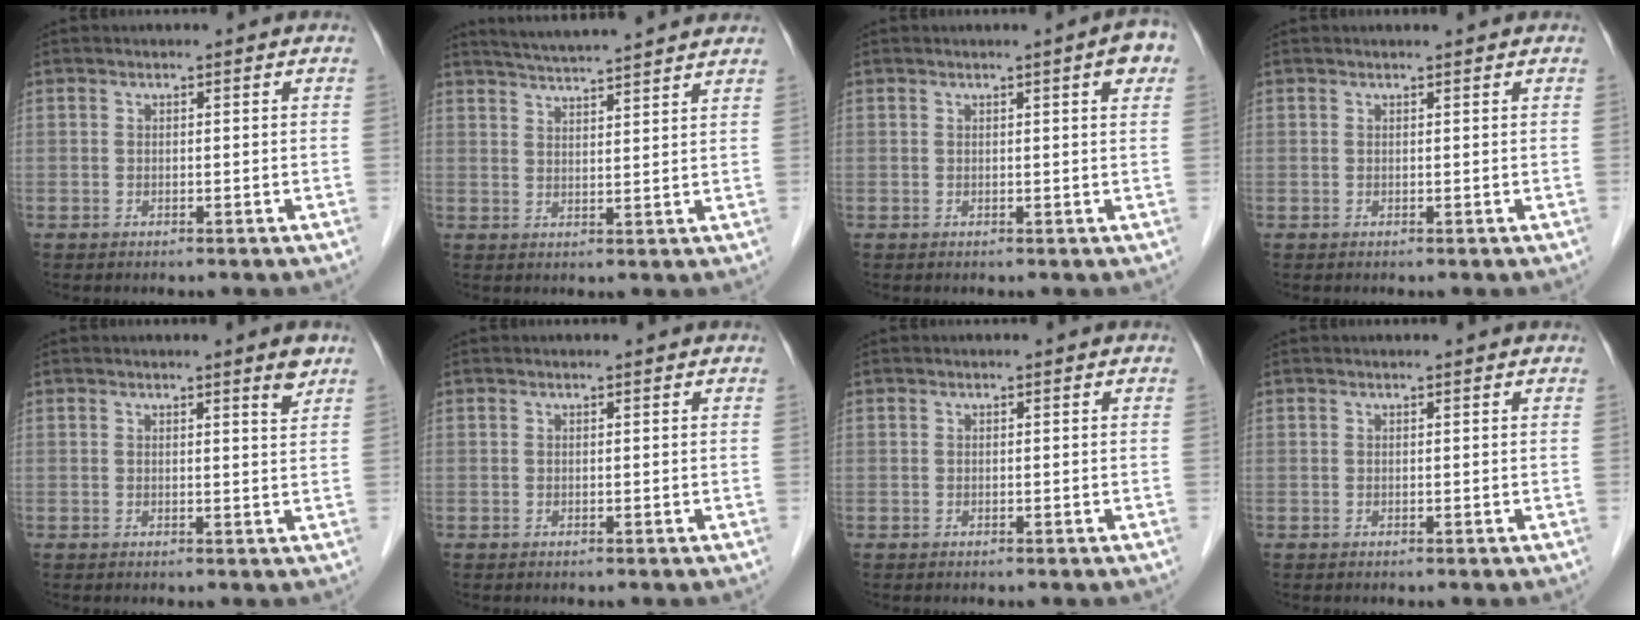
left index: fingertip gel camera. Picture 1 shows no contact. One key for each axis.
{"total": 12.0, "fx": 11.0, "fy": 0.2, "fz": 4.7, "tx": -0.076, "ty": 0.023, "tz": 0.153}
{"total": 3.6, "fx": 1.7, "fy": 0.5, "fz": 3.2, "tx": -0.029, "ty": 0.000, "tz": 0.018}
{"total": 1.5, "fx": 1.3, "fy": 0.4, "fz": 0.5, "tx": 0.001, "ty": 0.009, "tz": 0.019}
{"total": 2.4, "fx": 1.8, "fy": 0.0, "fz": 1.7, "tx": -0.020, "ty": -0.012, "tz": 0.024}
{"total": 0.6, "fx": 0.5, "fy": 0.3, "fz": 0.1, "tx": 0.001, "ty": 0.004, "tz": 0.008}
{"total": 0.0}
{"total": 1.1, "fx": 1.0, "fy": 0.3, "fz": 0.4, "tx": 0.000, "ty": 0.012, "tz": 0.015}